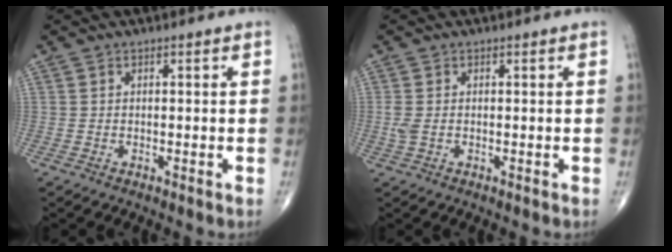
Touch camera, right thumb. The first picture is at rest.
{"total": 1.9, "force": [-0.1, 1.2, 1.5], "torque": [-0.049, 0.000, -0.003]}